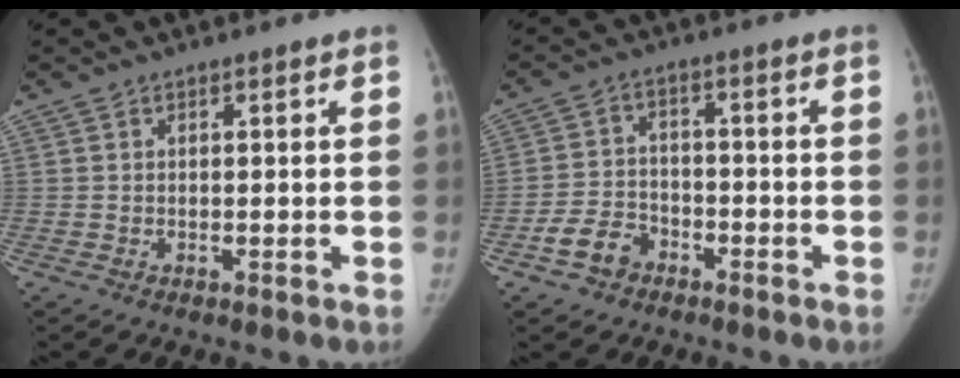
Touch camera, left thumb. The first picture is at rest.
{"total": 6.0, "force": [-3.6, 4.3, 2.3], "torque": [-0.037, 0.027, -0.062]}